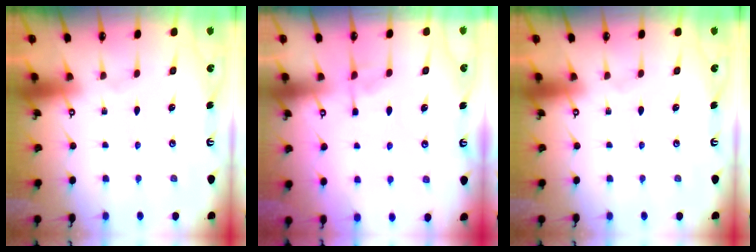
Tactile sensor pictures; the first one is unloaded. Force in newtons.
{"total": 3.2, "press": 3.2, "slide": 0.4}
{"total": 0.0}